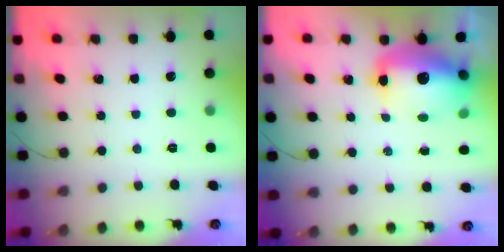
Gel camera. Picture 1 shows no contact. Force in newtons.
{"total": 14.2, "press": 13.8, "slide": 3.3}